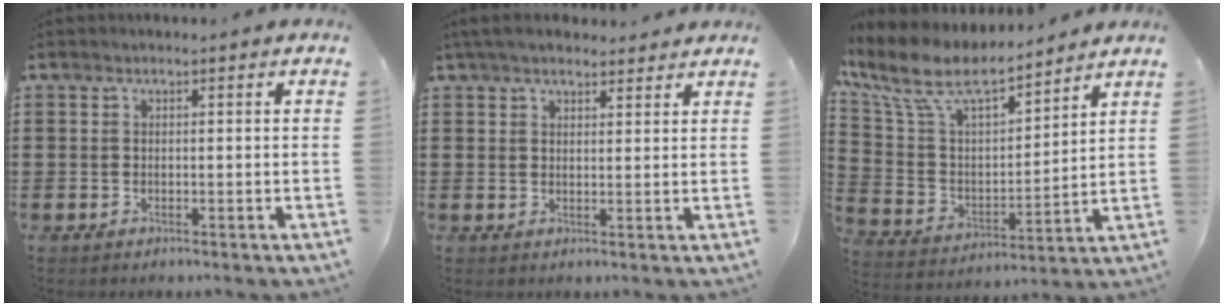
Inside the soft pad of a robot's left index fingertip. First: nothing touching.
{"total": 4.0, "force": [3.5, 1.1, 1.5], "torque": [-0.039, 0.000, 0.066]}
{"total": 10.2, "force": [8.0, 3.5, 5.3], "torque": [-0.137, -0.040, 0.138]}